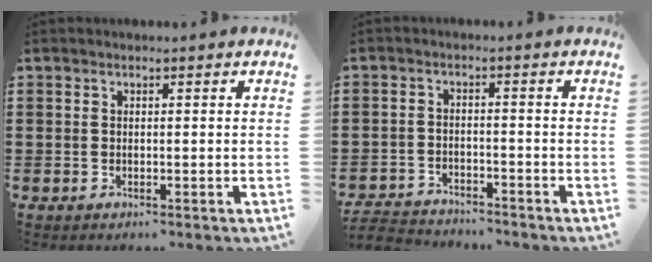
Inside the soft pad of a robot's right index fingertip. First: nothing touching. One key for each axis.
{"total": 3.5, "fx": -3.5, "fy": 0.4, "fz": 0.0, "tx": -0.012, "ty": -0.002, "tz": -0.078}